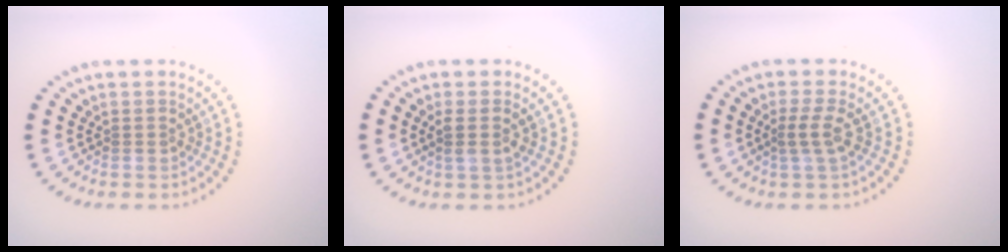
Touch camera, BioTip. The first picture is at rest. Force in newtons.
{"total": 1.7, "press": 1.5, "slide": 0.9}
{"total": 1.9, "press": 1.5, "slide": 1.1}